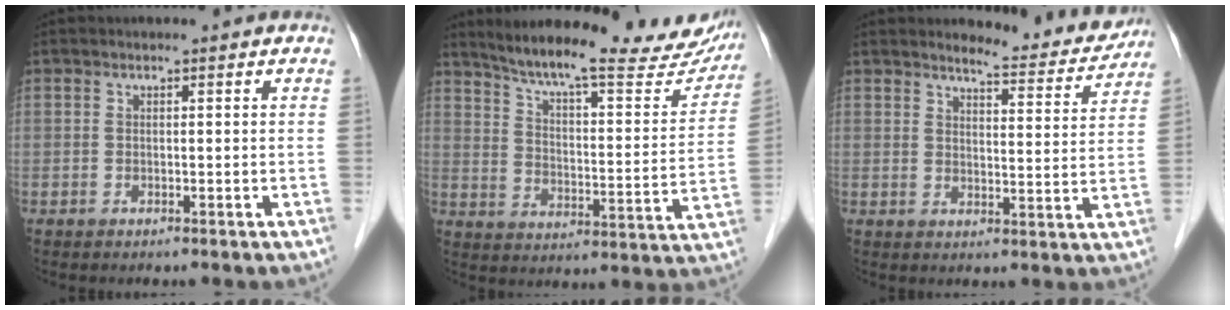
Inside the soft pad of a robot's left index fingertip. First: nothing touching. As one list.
[{"total": 23.9, "force": [21.0, 3.6, 10.8], "torque": [-0.160, -0.037, 0.278]}, {"total": 8.3, "force": [8.1, 1.0, 1.6], "torque": [-0.022, -0.018, 0.097]}]